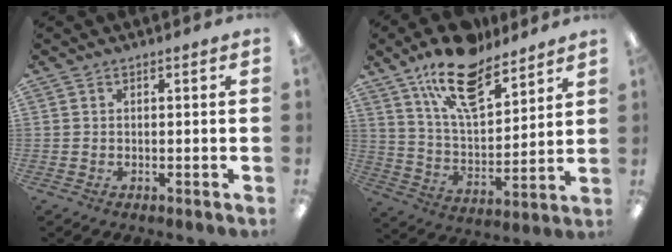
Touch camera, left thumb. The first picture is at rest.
{"total": 17.5, "force": [12.6, 7.2, 9.8], "torque": [-0.167, -0.063, 0.218]}